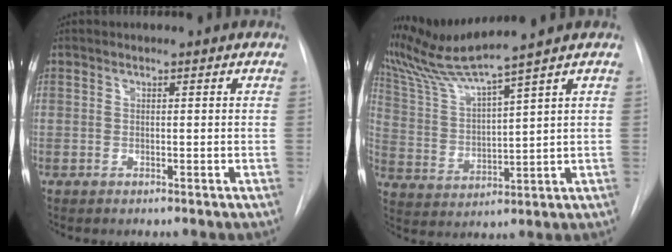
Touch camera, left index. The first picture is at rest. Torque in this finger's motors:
{"motor_torque": [1.07, -1.07, 0.25, 0.13]}